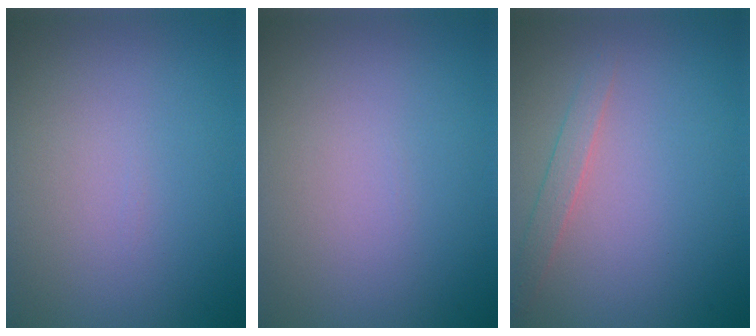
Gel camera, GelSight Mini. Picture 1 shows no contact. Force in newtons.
{"total": 0.0}
{"total": 1.4, "press": 1.4, "slide": 0.1}